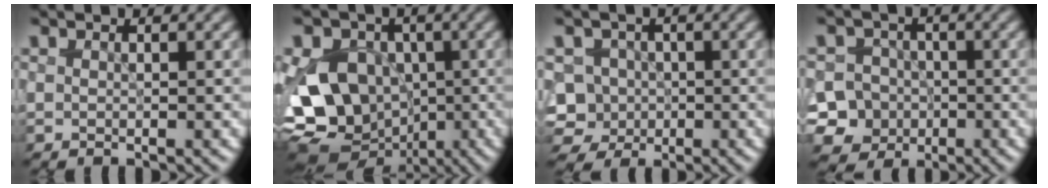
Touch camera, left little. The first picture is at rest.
{"total": 15.4, "force": [-1.1, 12.7, 8.7], "torque": [-0.165, -0.004, -0.046]}
{"total": 5.9, "force": [-1.6, 5.4, 1.6], "torque": [-0.014, 0.004, -0.050]}
{"total": 9.4, "force": [-3.5, 8.4, 2.2], "torque": [-0.035, -0.013, -0.090]}